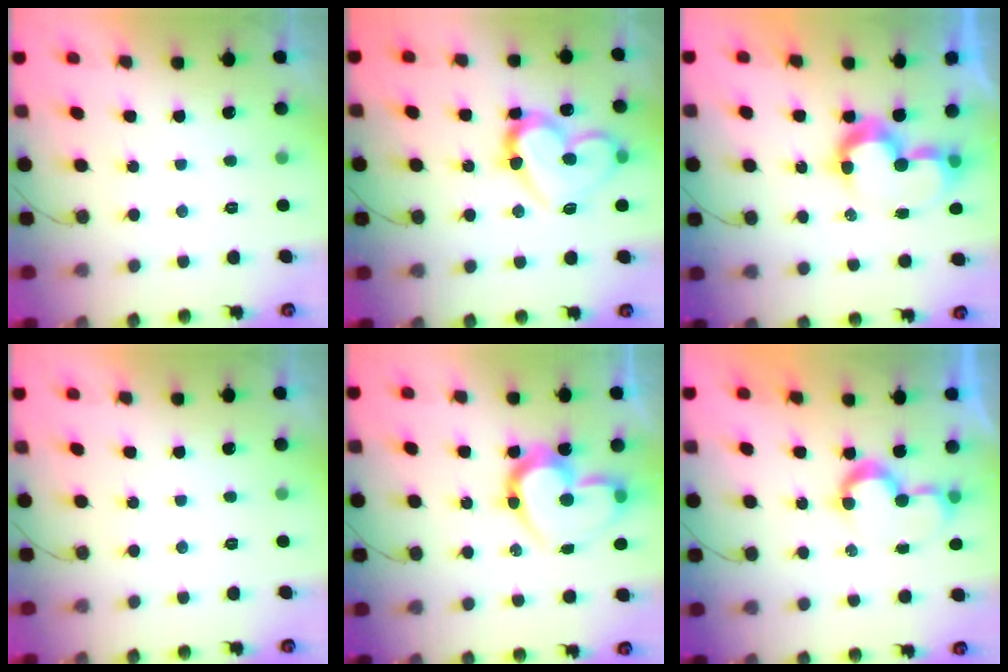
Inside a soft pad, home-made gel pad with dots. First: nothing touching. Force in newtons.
{"total": 15.6, "press": 15.5, "slide": 2.0}
{"total": 9.8, "press": 9.4, "slide": 2.9}
{"total": 0.0}
{"total": 17.7, "press": 17.6, "slide": 1.4}
{"total": 8.4, "press": 8.4, "slide": 0.1}